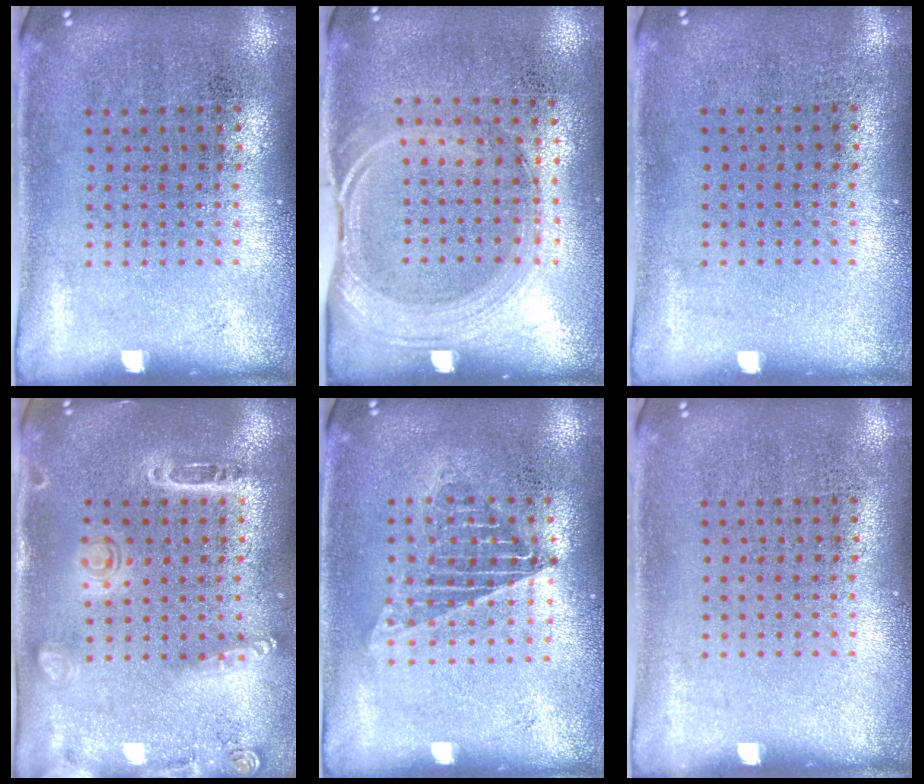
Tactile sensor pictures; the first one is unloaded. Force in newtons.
{"total": 1.5, "press": 1.3, "slide": 0.8}
{"total": 0.0}
{"total": 1.6, "press": 1.4, "slide": 0.7}
{"total": 1.3, "press": 1.2, "slide": 0.5}
{"total": 0.0}